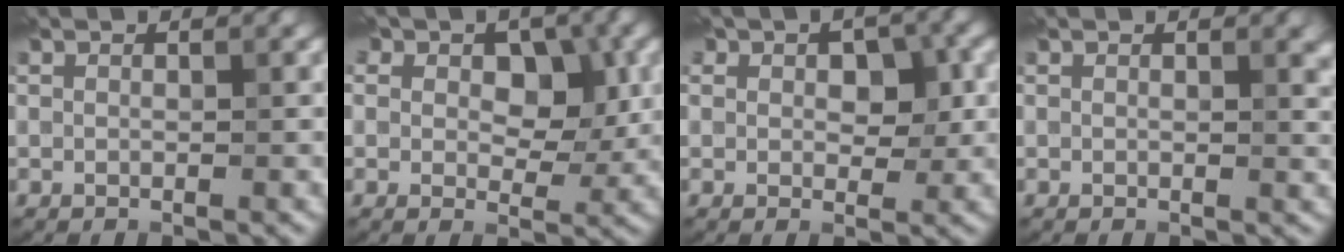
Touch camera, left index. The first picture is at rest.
{"total": 6.0, "force": [1.8, 4.2, 3.8], "torque": [-0.049, 0.003, 0.012]}
{"total": 4.0, "force": [0.9, 2.8, 2.6], "torque": [-0.034, -0.004, 0.012]}
{"total": 1.8, "force": [0.9, 0.7, 1.5], "torque": [-0.014, -0.001, 0.015]}